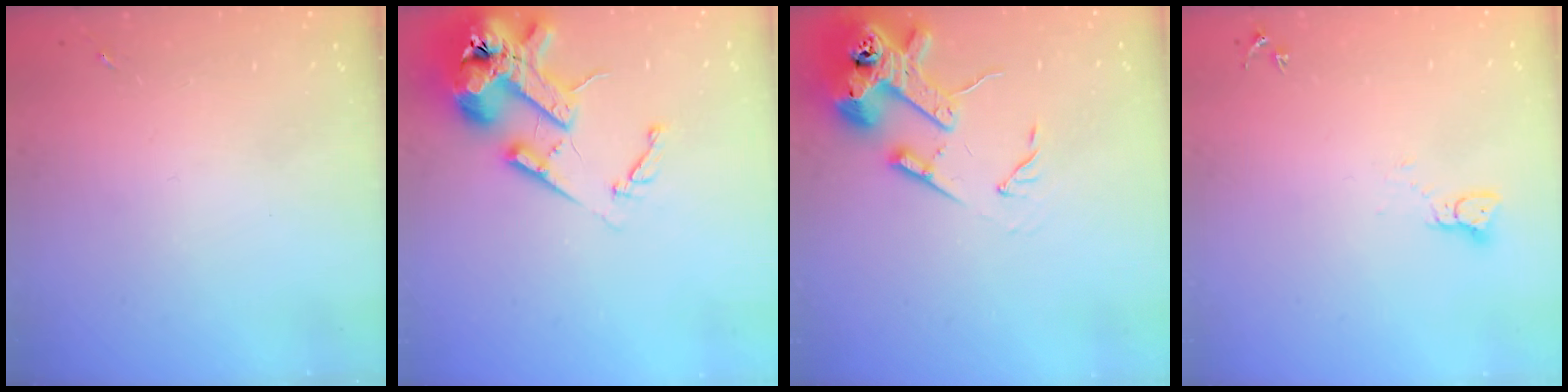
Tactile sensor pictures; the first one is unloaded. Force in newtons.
{"total": 17.7, "press": 17.6, "slide": 2.4}
{"total": 15.7, "press": 15.5, "slide": 2.1}
{"total": 3.3, "press": 3.3, "slide": 0.1}